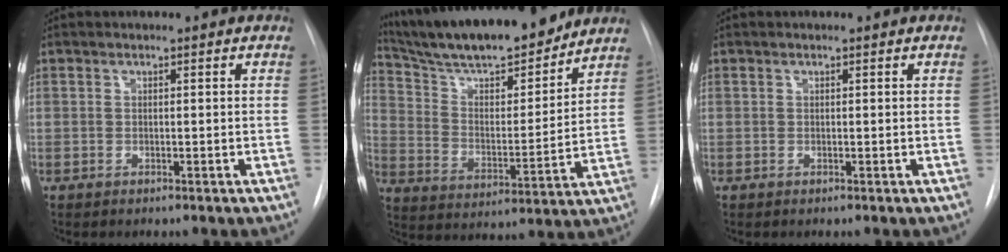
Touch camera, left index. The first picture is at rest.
{"total": 20.4, "force": [17.9, 3.0, 9.3], "torque": [-0.163, 0.000, 0.292]}
{"total": 0.0}